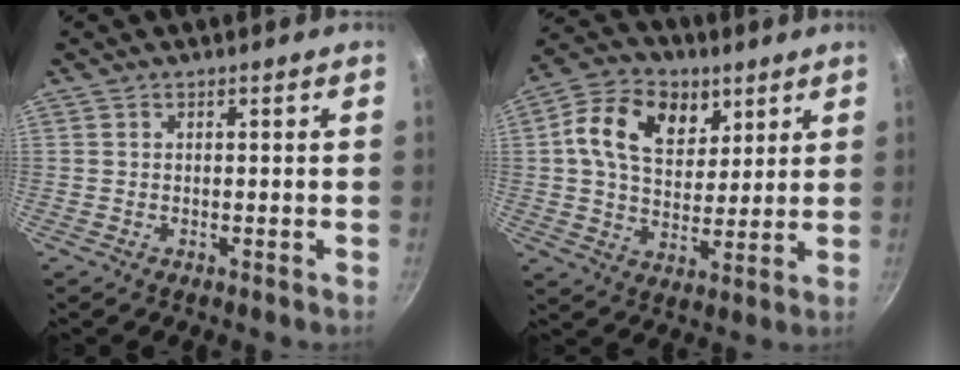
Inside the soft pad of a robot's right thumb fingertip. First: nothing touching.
{"total": 14.6, "force": [5.5, 10.4, 8.8], "torque": [-0.130, -0.013, 0.081]}